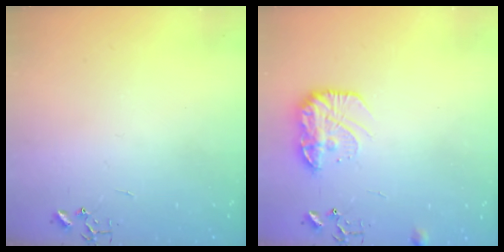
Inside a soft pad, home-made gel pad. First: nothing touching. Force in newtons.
{"total": 12.8, "press": 12.8, "slide": 0.7}